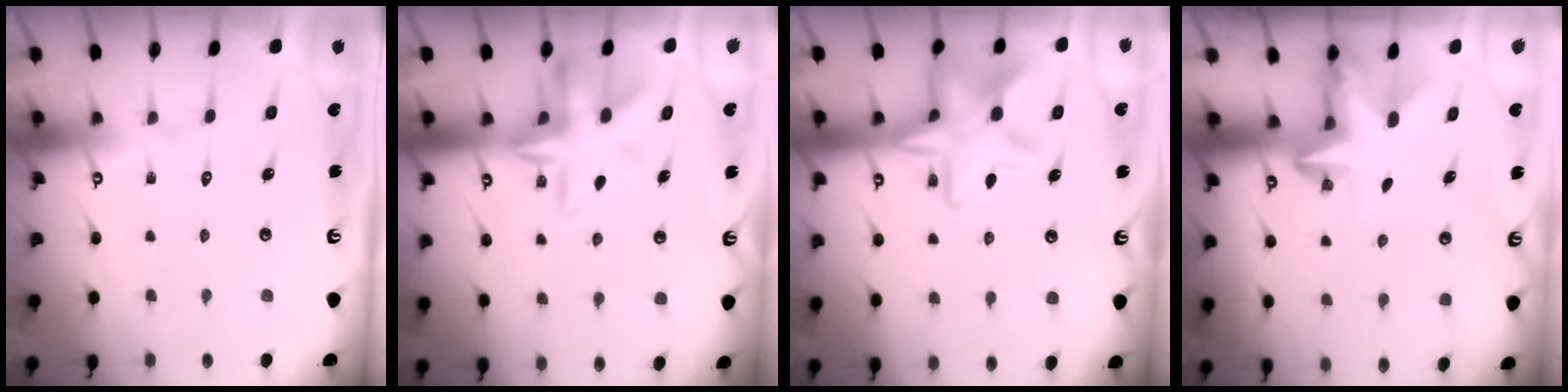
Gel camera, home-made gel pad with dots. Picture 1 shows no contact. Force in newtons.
{"total": 9.9, "press": 9.7, "slide": 1.6}
{"total": 14.6, "press": 14.5, "slide": 1.1}
{"total": 2.9, "press": 2.9, "slide": 0.1}